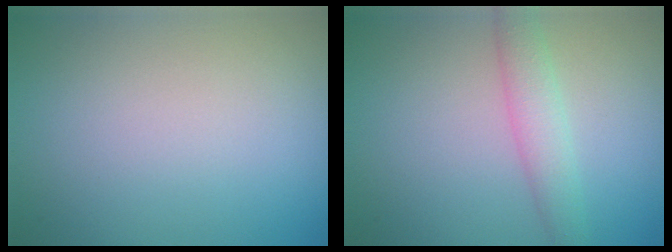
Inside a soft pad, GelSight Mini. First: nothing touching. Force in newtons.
{"total": 2.7, "press": 2.7, "slide": 0.0}